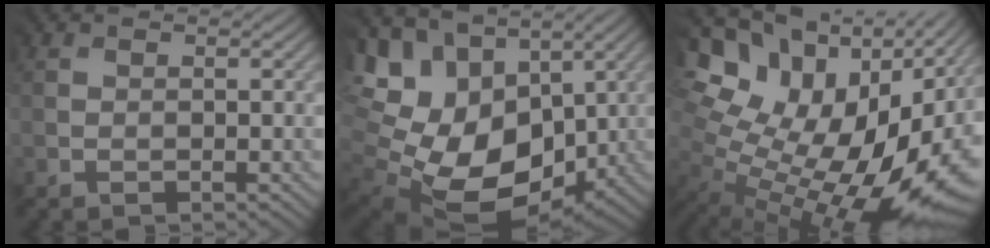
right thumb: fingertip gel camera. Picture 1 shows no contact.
{"total": 16.2, "force": [1.8, 12.3, 10.5], "torque": [-0.231, -0.023, 0.065]}
{"total": 18.3, "force": [-0.2, 12.1, 13.8], "torque": [-0.249, -0.001, 0.033]}